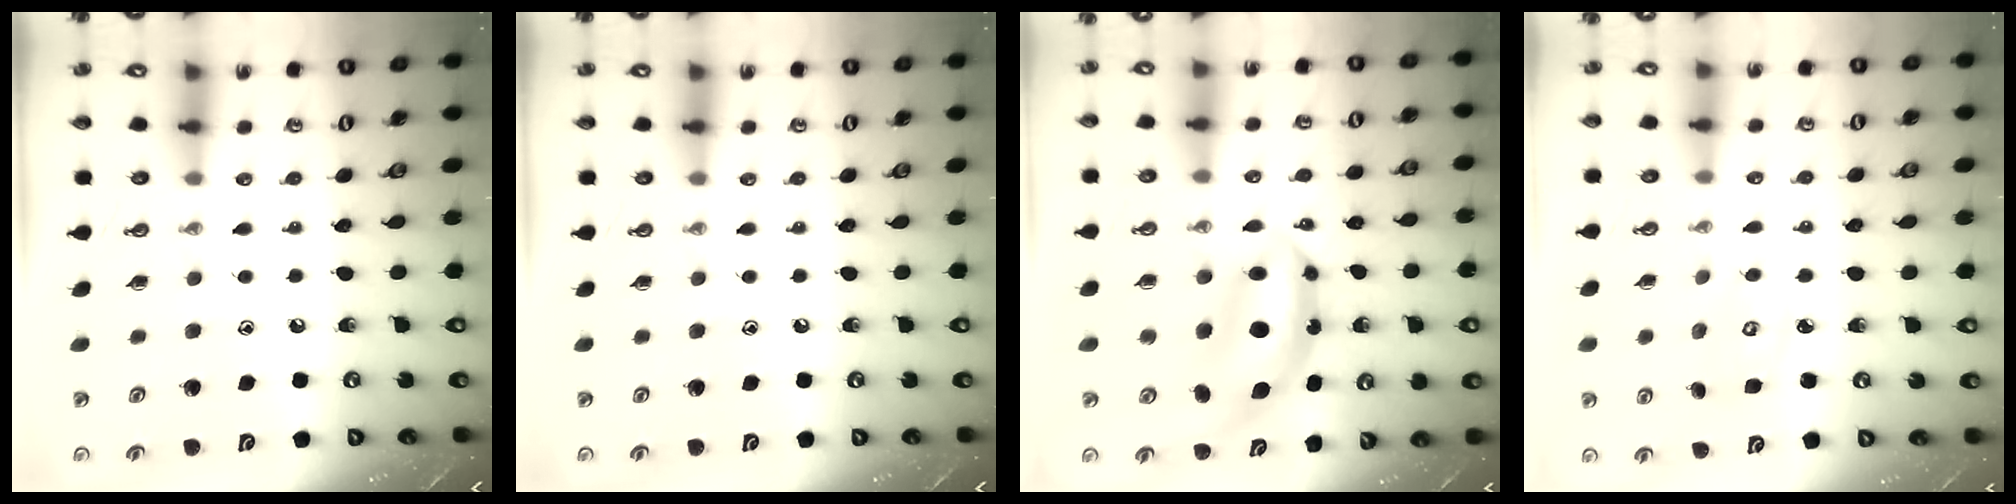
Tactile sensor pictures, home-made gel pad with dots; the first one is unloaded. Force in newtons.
{"total": 0.0}
{"total": 7.0, "press": 7.0, "slide": 0.7}
{"total": 4.4, "press": 4.4, "slide": 0.5}